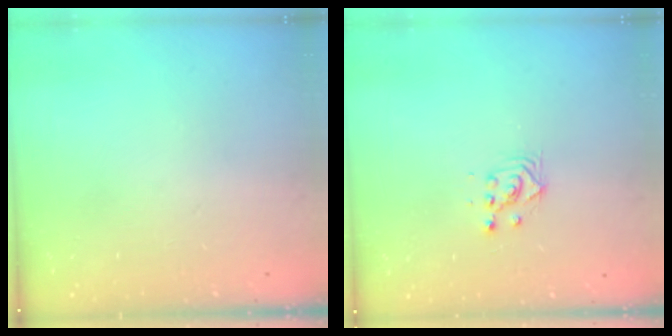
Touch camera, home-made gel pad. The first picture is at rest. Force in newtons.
{"total": 2.8, "press": 2.8, "slide": 0.2}